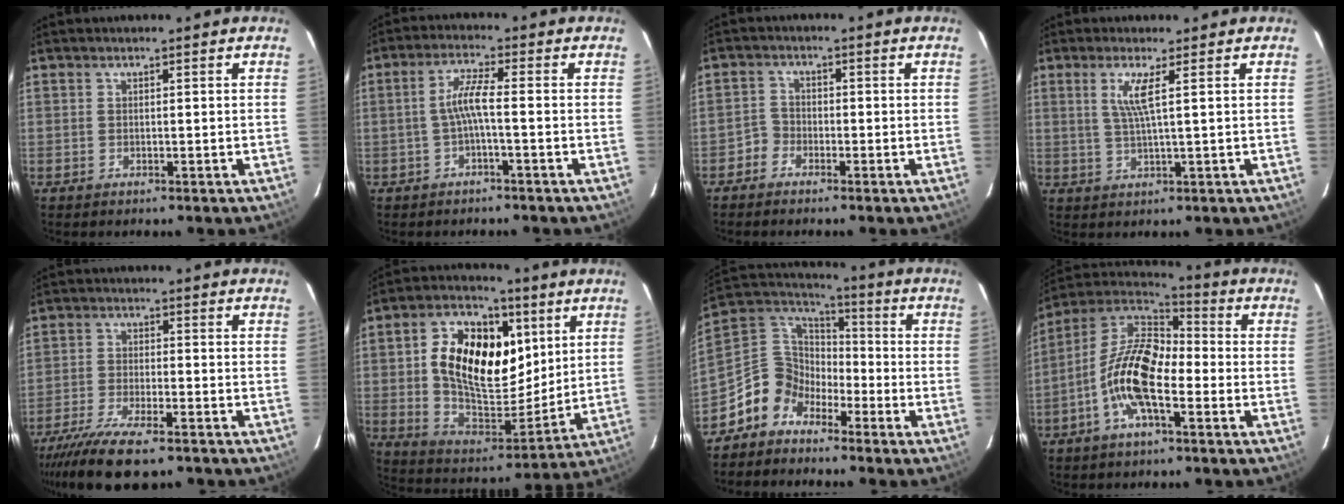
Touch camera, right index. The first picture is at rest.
{"total": 4.2, "force": [-1.1, 0.0, 4.0], "torque": [-0.086, 0.006, -0.021]}
{"total": 2.5, "force": [-1.8, 1.8, -0.2], "torque": [0.004, 0.010, -0.037]}
{"total": 4.2, "force": [1.6, -0.5, 3.9], "torque": [-0.076, -0.006, 0.031]}
{"total": 12.4, "force": [-9.7, 3.0, 7.1], "torque": [-0.165, -0.036, -0.174]}
{"total": 19.6, "force": [4.8, 11.4, 15.2], "torque": [-0.284, 0.013, 0.087]}
{"total": 10.0, "force": [-6.6, 7.2, 2.1], "torque": [-0.063, 0.043, -0.146]}
{"total": 13.6, "force": [-4.7, 5.5, 11.5], "torque": [-0.231, 0.004, -0.100]}